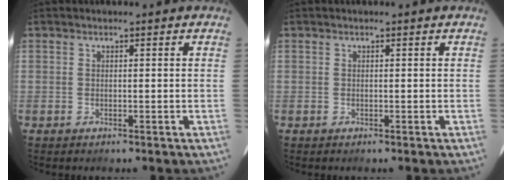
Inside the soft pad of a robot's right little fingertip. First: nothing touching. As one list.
[{"total": 0.0}]